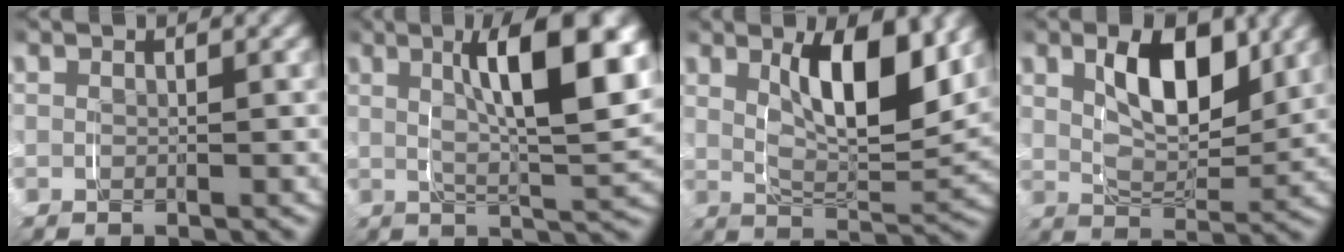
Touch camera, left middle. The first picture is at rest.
{"total": 8.7, "force": [2.2, 2.0, 8.2], "torque": [-0.126, 0.006, 0.035]}
{"total": 7.3, "force": [2.5, 2.6, 6.3], "torque": [-0.103, -0.014, 0.043]}
{"total": 6.3, "force": [2.1, 3.1, 5.0], "torque": [-0.078, -0.009, 0.037]}